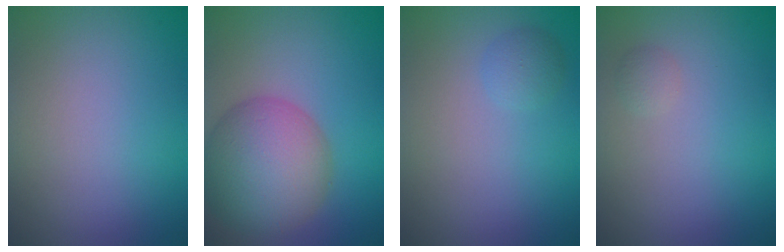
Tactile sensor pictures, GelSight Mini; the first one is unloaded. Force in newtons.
{"total": 9.3, "press": 9.3, "slide": 0.2}
{"total": 1.3, "press": 1.3, "slide": 0.1}
{"total": 0.8, "press": 0.8, "slide": 0.1}